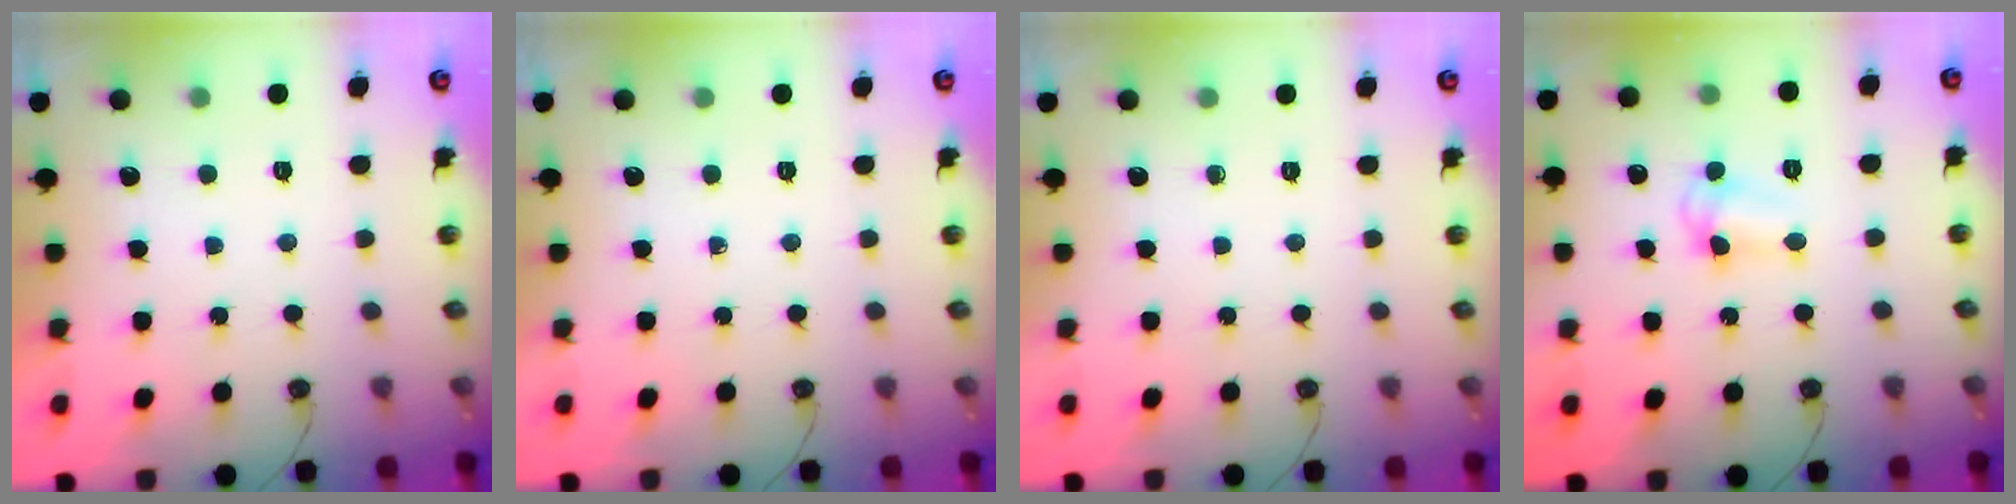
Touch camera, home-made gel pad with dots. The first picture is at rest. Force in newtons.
{"total": 0.0}
{"total": 0.0}
{"total": 5.1, "press": 5.0, "slide": 0.3}